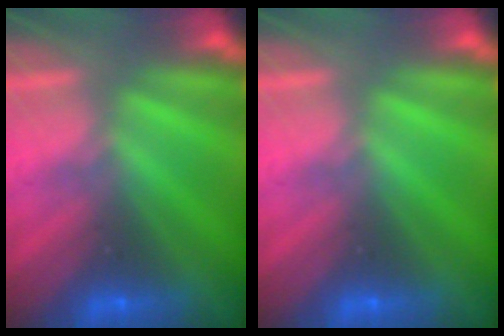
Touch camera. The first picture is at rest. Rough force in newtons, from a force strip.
{"total": 0.0}